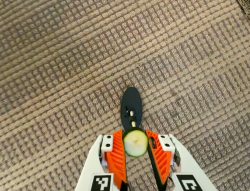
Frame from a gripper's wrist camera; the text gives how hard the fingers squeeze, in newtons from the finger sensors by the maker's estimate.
{"total": 9.9, "left": 9.7, "right": 10.0}